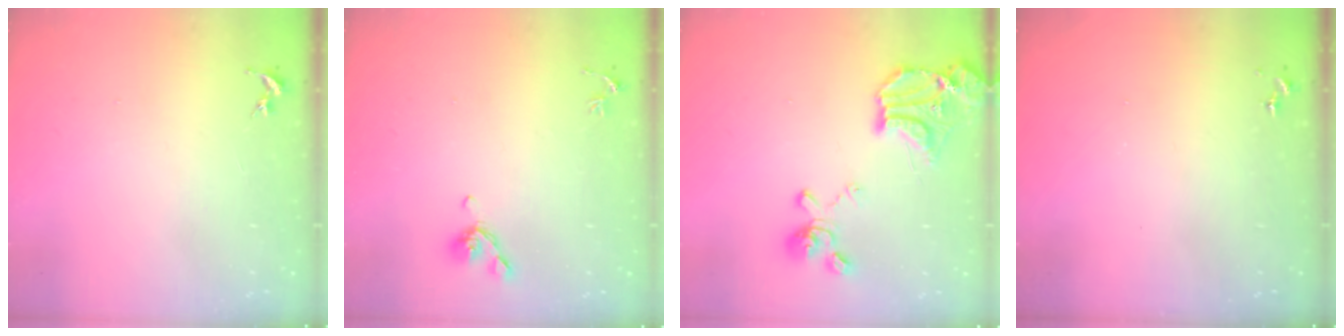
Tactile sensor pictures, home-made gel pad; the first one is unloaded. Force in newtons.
{"total": 7.2, "press": 7.1, "slide": 1.2}
{"total": 19.3, "press": 19.2, "slide": 2.2}
{"total": 0.0}